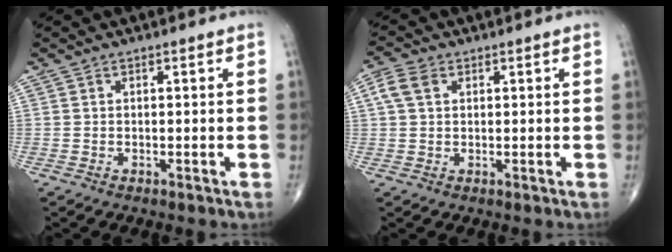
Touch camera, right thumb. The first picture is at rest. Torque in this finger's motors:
{"motor_torque": [0.00, 0.01, 0.23, 0.17, 0.02]}